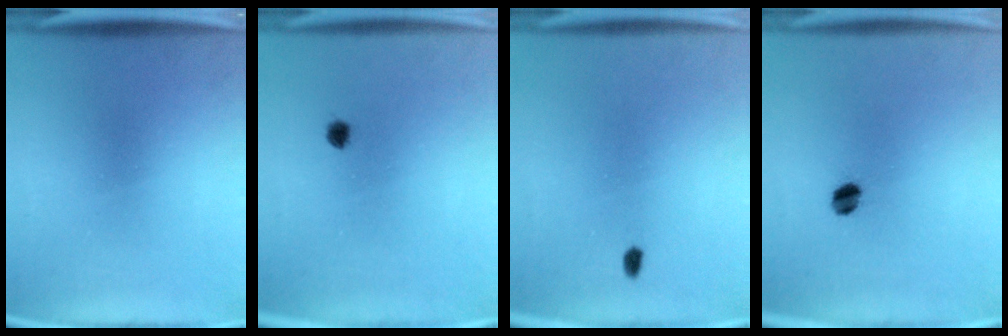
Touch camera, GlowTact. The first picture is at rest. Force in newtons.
{"total": 1.4}
{"total": 1.1}
{"total": 3.2}